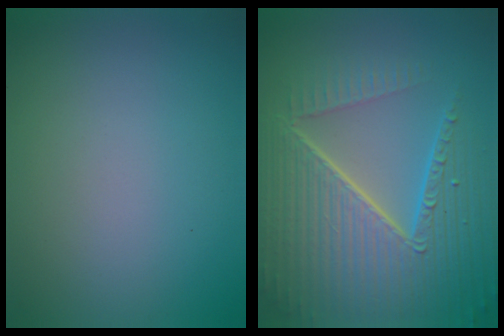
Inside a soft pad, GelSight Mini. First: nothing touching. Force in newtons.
{"total": 10.5, "press": 6.7, "slide": 8.1}